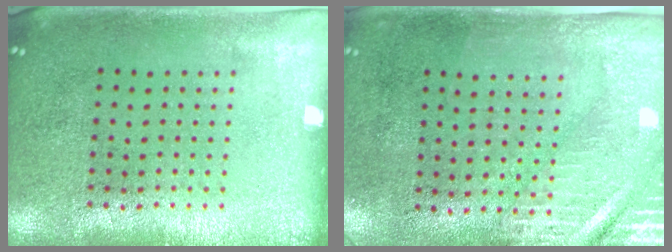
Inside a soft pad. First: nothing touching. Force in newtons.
{"total": 2.9, "press": 2.5, "slide": 1.5}